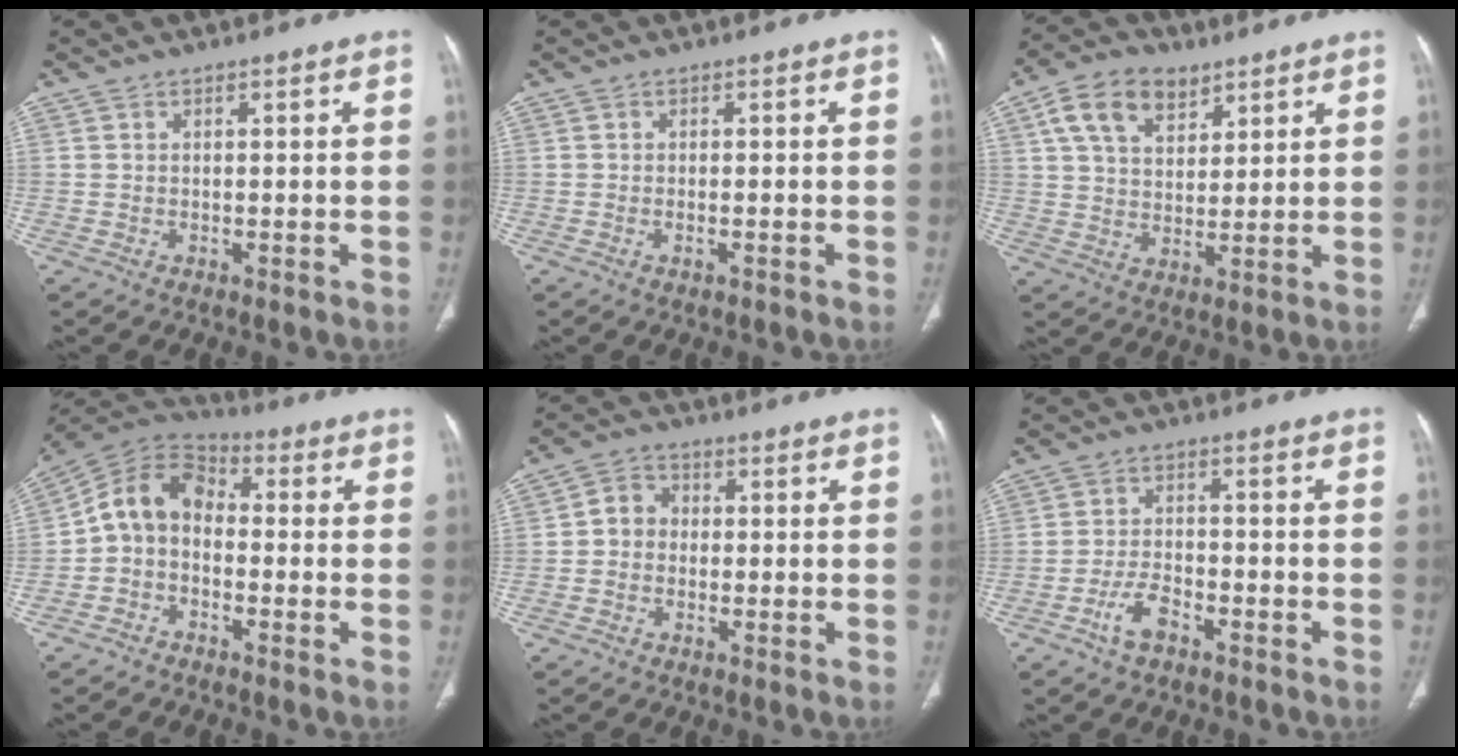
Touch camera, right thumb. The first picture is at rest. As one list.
[{"total": 0.9, "force": [-0.4, 0.2, 0.8], "torque": [-0.016, 0.004, -0.006]}, {"total": 11.2, "force": [5.9, 6.9, 6.5], "torque": [-0.094, -0.013, 0.108]}, {"total": 9.5, "force": [-1.4, 7.2, 6.0], "torque": [-0.098, 0.046, -0.045]}, {"total": 4.4, "force": [-0.4, 3.9, 2.0], "torque": [-0.013, 0.014, -0.017]}, {"total": 5.0, "force": [-3.1, 2.2, 3.3], "torque": [-0.061, 0.023, -0.058]}]